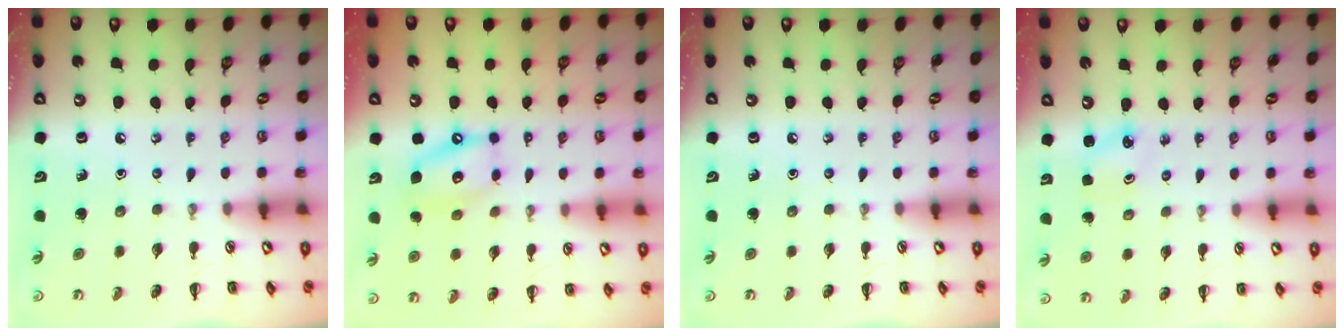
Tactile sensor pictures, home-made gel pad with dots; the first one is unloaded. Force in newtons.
{"total": 12.1, "press": 11.8, "slide": 2.8}
{"total": 0.0}
{"total": 1.8, "press": 1.7, "slide": 0.5}